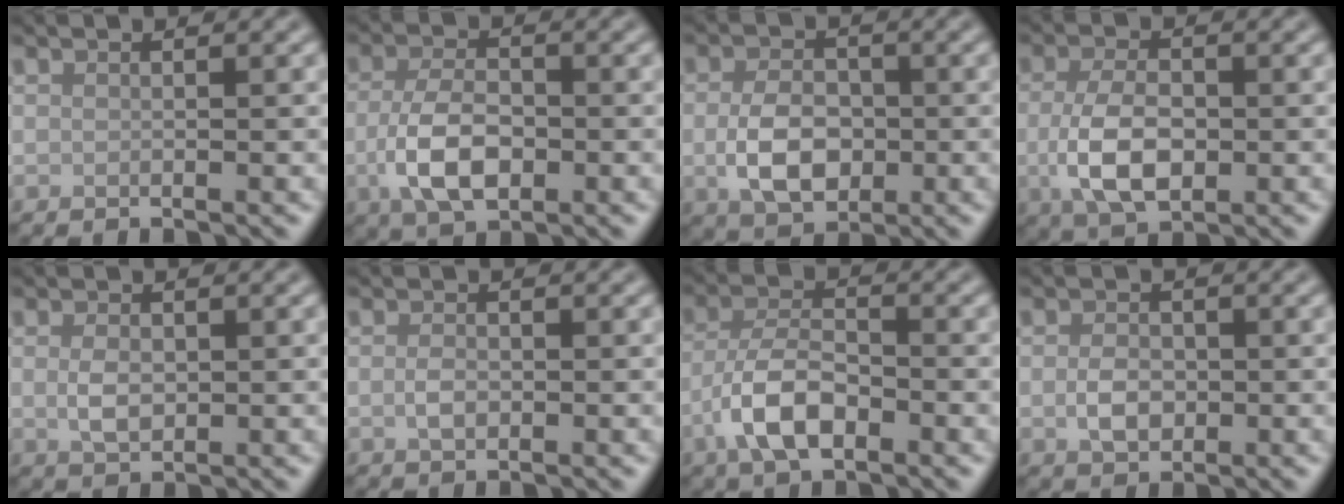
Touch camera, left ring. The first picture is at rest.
{"total": 5.3, "force": [-1.5, 2.9, 4.2], "torque": [-0.088, -0.004, -0.031]}
{"total": 4.9, "force": [-0.7, 3.3, 3.5], "torque": [-0.072, -0.004, -0.015]}
{"total": 5.4, "force": [-0.8, 3.1, 4.3], "torque": [-0.096, -0.008, -0.015]}
{"total": 2.3, "force": [0.0, 1.4, 1.7], "torque": [-0.038, 0.000, 0.003]}
{"total": 1.4, "force": [-0.2, 0.8, 1.1], "torque": [-0.023, 0.001, -0.006]}
{"total": 5.3, "force": [-2.5, 2.4, 3.9], "torque": [-0.075, 0.006, -0.056]}
{"total": 2.5, "force": [-0.4, 1.7, 1.7], "torque": [-0.034, -0.001, -0.010]}